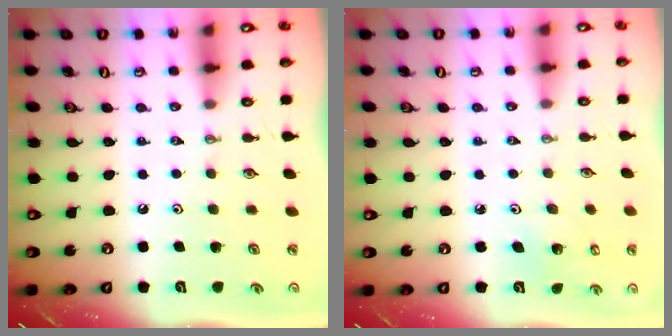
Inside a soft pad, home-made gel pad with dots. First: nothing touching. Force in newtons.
{"total": 3.5, "press": 3.5, "slide": 0.2}